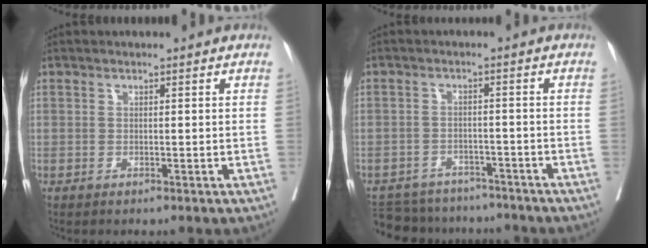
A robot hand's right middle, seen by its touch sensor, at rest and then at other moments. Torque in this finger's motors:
{"motor_torque": [0.25, -0.50, 0.04, 0.01]}